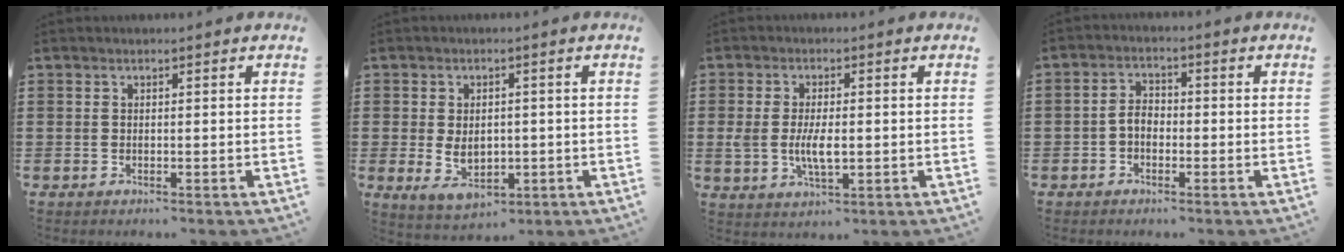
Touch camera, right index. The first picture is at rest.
{"total": 4.7, "force": [-0.5, 3.3, 3.3], "torque": [-0.058, -0.001, -0.016]}
{"total": 5.1, "force": [-0.5, 2.3, 4.6], "torque": [-0.096, -0.002, -0.011]}
{"total": 3.0, "force": [-1.0, 1.9, 2.1], "torque": [-0.048, 0.004, -0.024]}